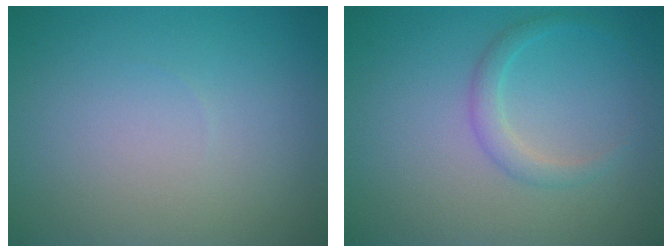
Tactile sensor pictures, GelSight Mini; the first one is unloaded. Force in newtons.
{"total": 1.7, "press": 1.7, "slide": 0.1}